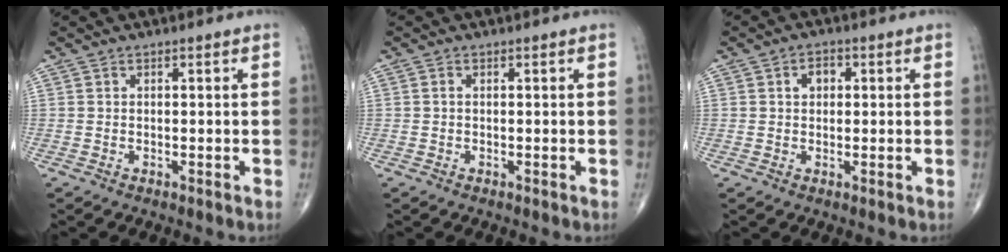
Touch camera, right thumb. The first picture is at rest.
{"total": 0.5, "force": [0.0, 0.3, 0.4], "torque": [-0.009, 0.000, -0.002]}
{"total": 3.0, "force": [0.6, 2.2, 1.9], "torque": [-0.020, 0.008, 0.007]}